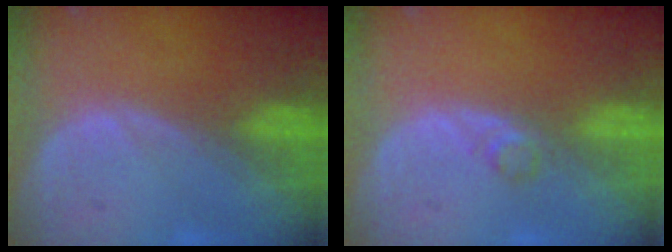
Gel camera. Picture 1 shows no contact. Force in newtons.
{"total": 1.4, "press": 1.4, "slide": 0.1}